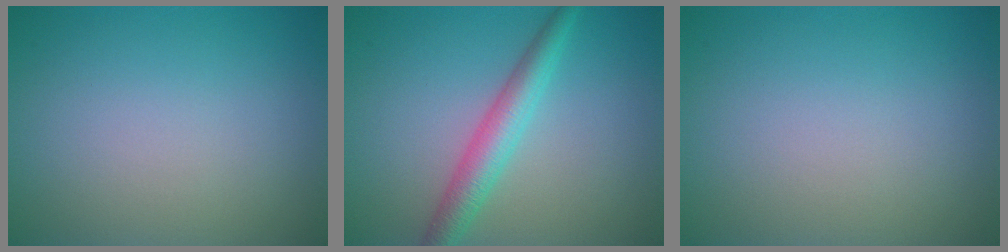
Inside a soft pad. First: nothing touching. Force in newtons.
{"total": 3.6, "press": 3.6, "slide": 0.1}
{"total": 0.0}